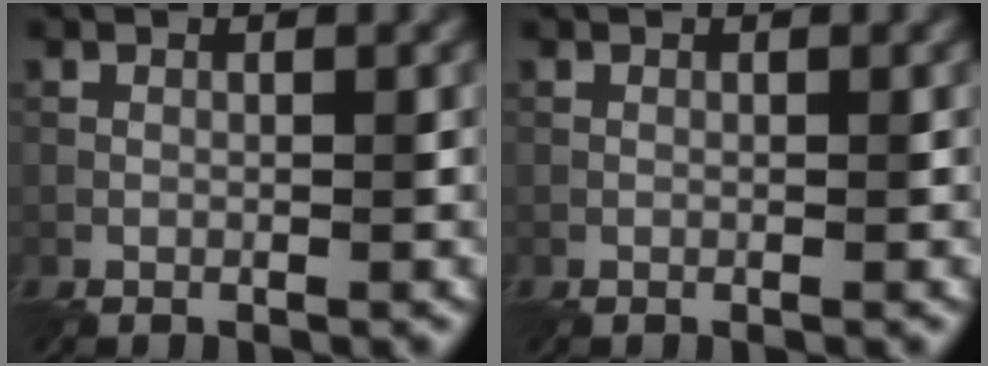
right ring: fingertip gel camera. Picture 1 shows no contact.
{"total": 0.0}